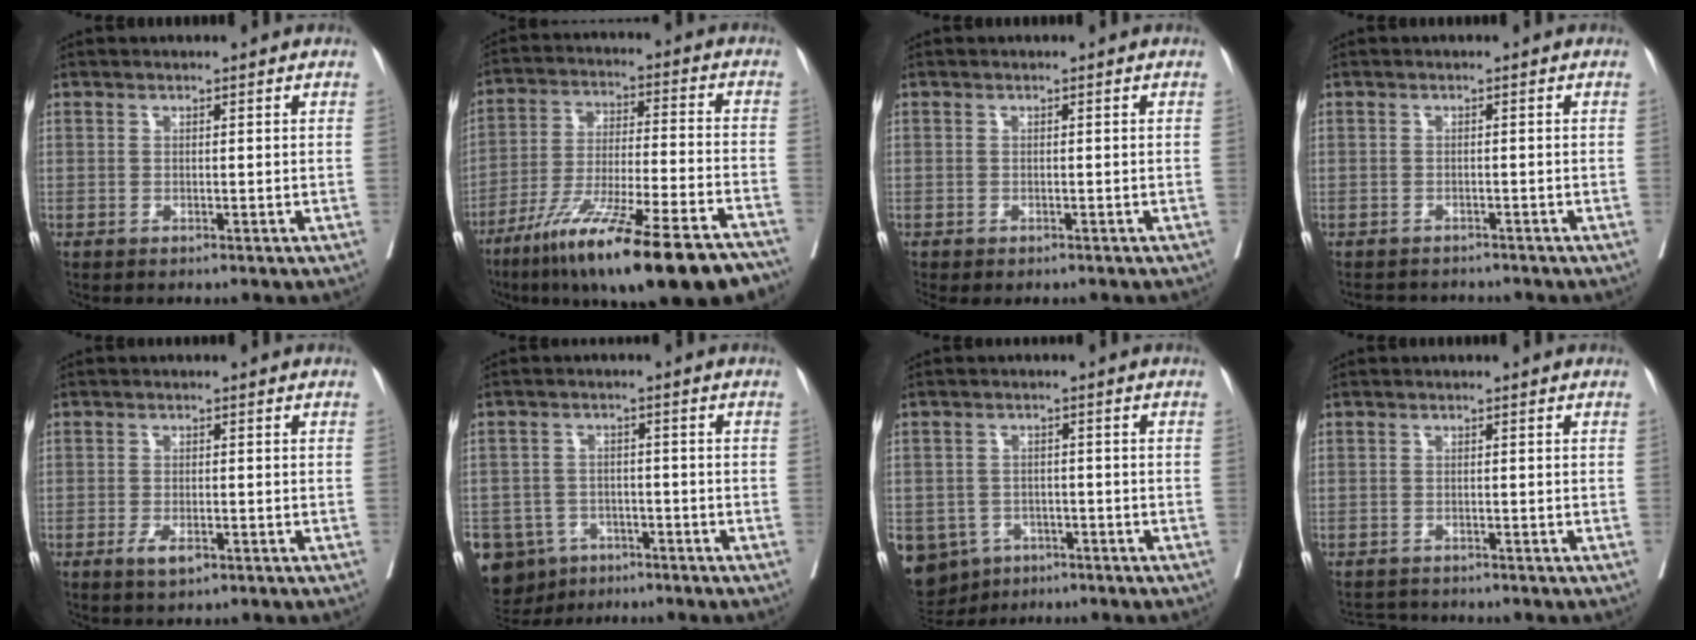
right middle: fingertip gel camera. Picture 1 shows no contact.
{"total": 23.9, "force": [-17.5, 1.7, 16.1], "torque": [-0.211, -0.033, -0.284]}
{"total": 1.8, "force": [-1.4, 0.8, 0.7], "torque": [-0.007, -0.003, -0.021]}
{"total": 4.5, "force": [-4.3, 1.3, 0.4], "torque": [0.002, -0.005, -0.062]}
{"total": 2.9, "force": [-1.5, 1.0, 2.2], "torque": [-0.040, 0.000, -0.023]}
{"total": 13.4, "force": [-7.6, 10.3, 3.9], "torque": [-0.114, 0.007, -0.104]}
{"total": 12.1, "force": [-6.4, 9.7, 3.5], "torque": [-0.106, 0.001, -0.084]}
{"total": 2.3, "force": [-2.3, 0.4, -0.2], "torque": [0.005, -0.009, -0.038]}